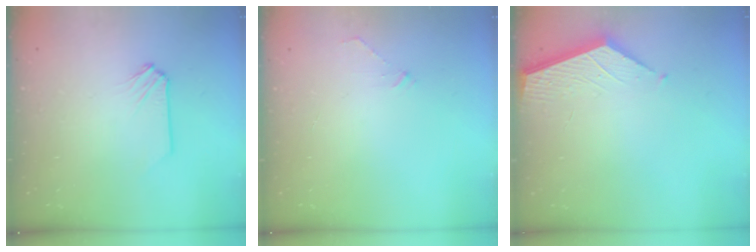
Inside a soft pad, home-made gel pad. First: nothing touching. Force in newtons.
{"total": 3.3, "press": 3.3, "slide": 0.6}
{"total": 1.9, "press": 1.9, "slide": 0.2}